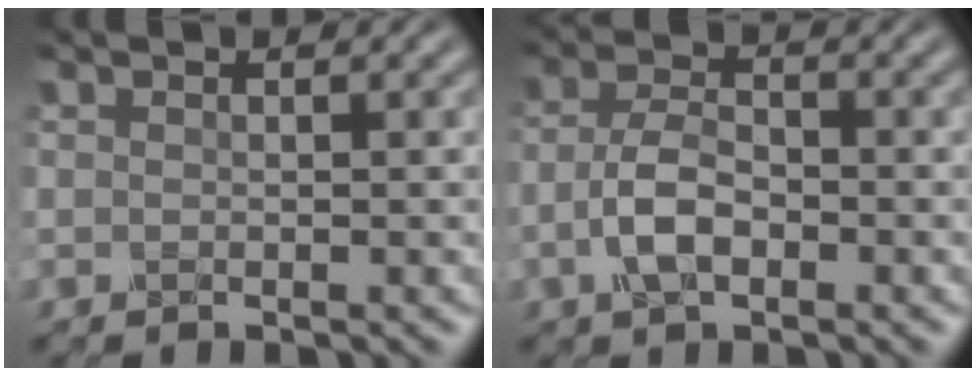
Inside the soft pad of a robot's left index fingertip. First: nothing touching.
{"total": 3.7, "force": [-1.2, 1.8, 3.0], "torque": [-0.062, 0.003, -0.030]}